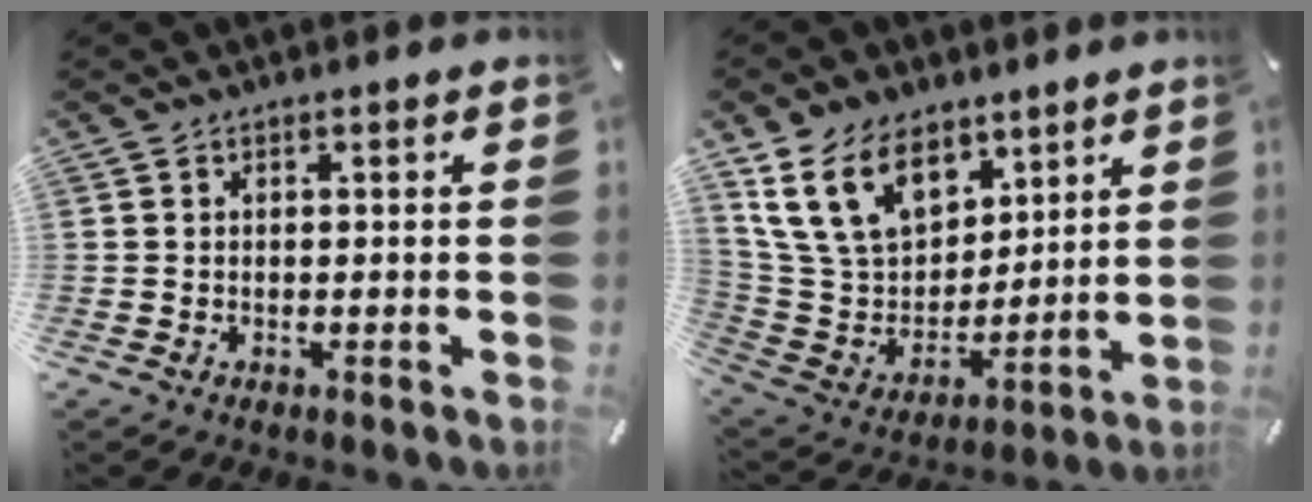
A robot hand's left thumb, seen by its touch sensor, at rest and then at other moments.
{"total": 17.5, "force": [9.8, 11.6, 8.6], "torque": [-0.202, -0.040, 0.189]}